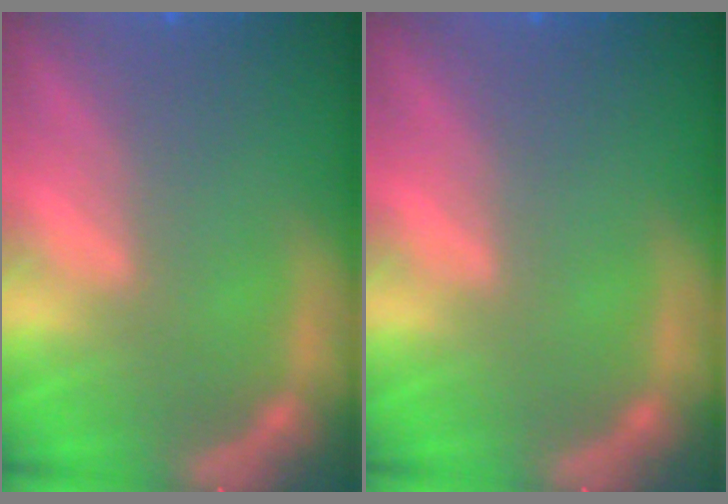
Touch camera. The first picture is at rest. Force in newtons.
{"total": 0.0}